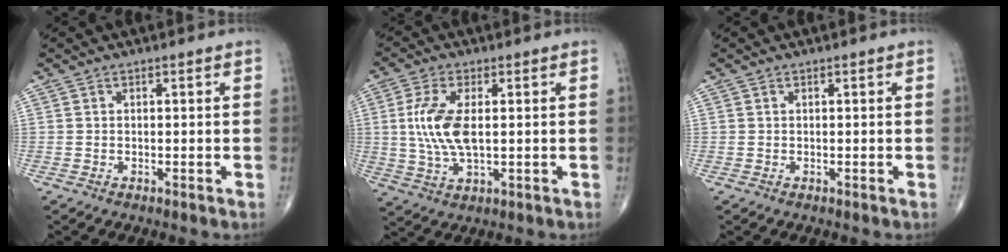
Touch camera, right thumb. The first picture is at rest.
{"total": 9.7, "force": [1.0, 4.3, 8.6], "torque": [-0.192, -0.005, 0.023]}
{"total": 0.0}